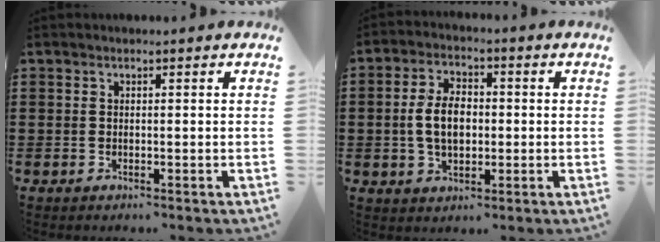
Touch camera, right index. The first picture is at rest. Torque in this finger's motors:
{"motor_torque": [2.14, 0.00, 0.48, 0.11]}